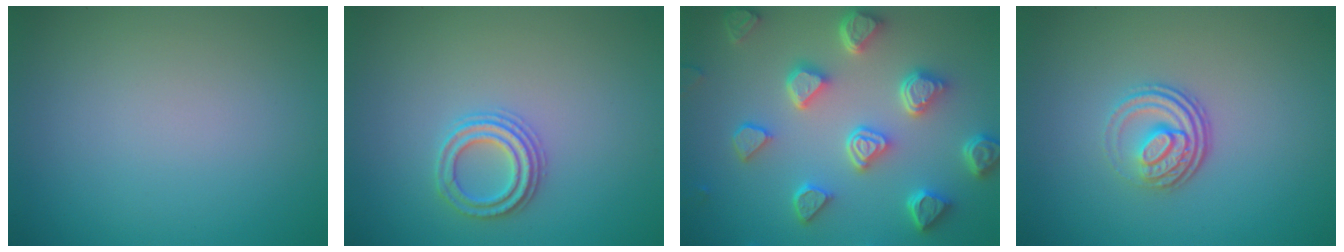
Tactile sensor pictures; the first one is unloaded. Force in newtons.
{"total": 2.3, "press": 2.2, "slide": 0.5}
{"total": 6.7, "press": 5.3, "slide": 4.0}
{"total": 3.6, "press": 2.5, "slide": 2.6}